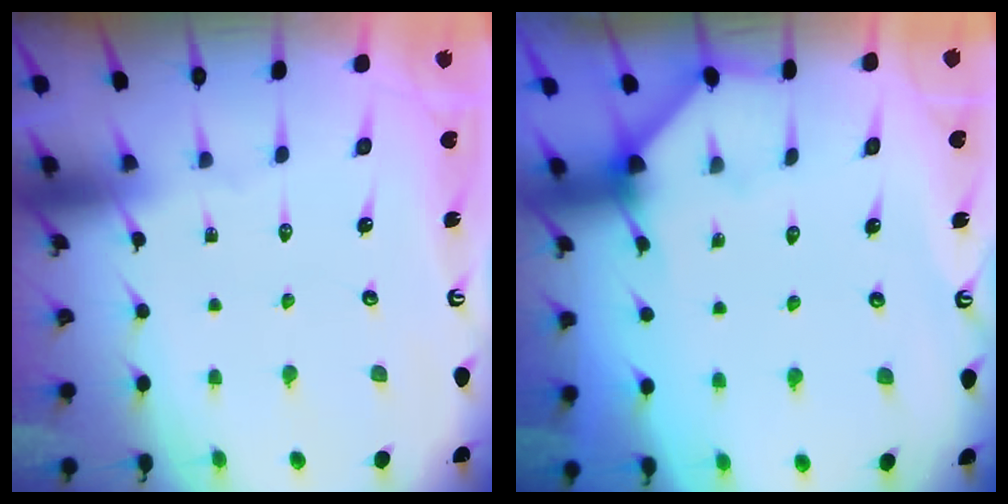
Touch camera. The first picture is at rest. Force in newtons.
{"total": 2.5, "press": 2.5, "slide": 0.4}